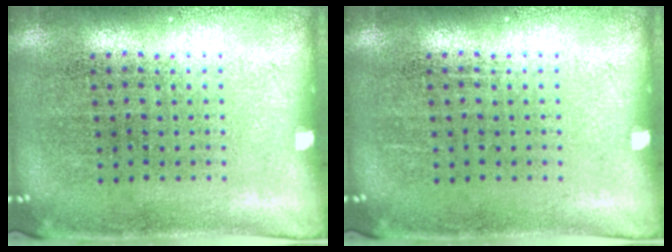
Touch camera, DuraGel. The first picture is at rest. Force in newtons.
{"total": 0.0}